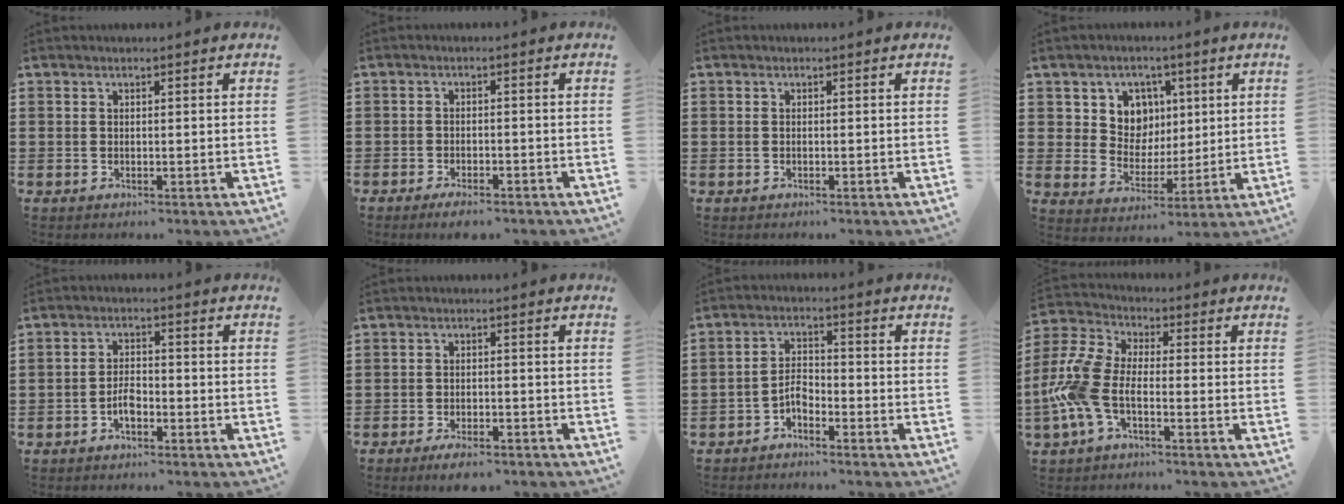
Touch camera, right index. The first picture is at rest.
{"total": 2.4, "force": [-2.3, 0.2, 0.8], "torque": [-0.016, 0.001, -0.045]}
{"total": 0.0}
{"total": 7.1, "force": [2.7, 6.3, 1.7], "torque": [-0.055, 0.002, 0.048]}
{"total": 3.0, "force": [-1.5, 1.5, 2.2], "torque": [-0.051, 0.000, -0.030]}
{"total": 3.0, "force": [-2.8, 0.3, 1.1], "torque": [-0.020, 0.002, -0.055]}
{"total": 3.1, "force": [-2.2, 1.4, 1.7], "torque": [-0.043, 0.004, -0.046]}
{"total": 8.6, "force": [-3.0, 4.3, 6.9], "torque": [-0.192, -0.013, -0.063]}